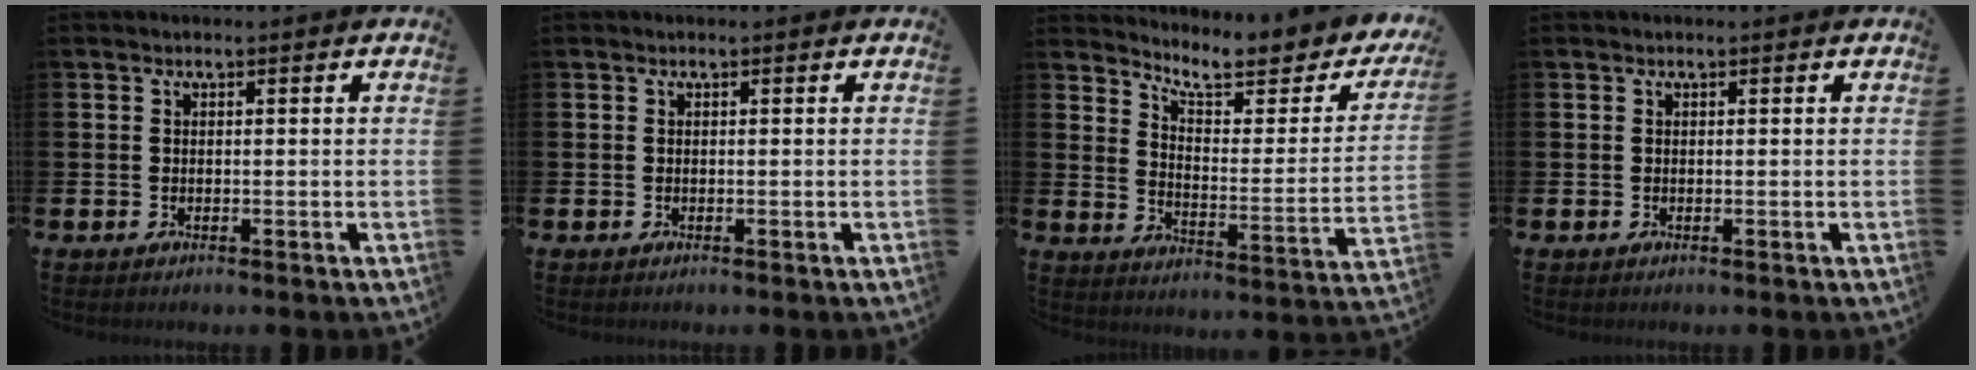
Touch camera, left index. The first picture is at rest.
{"total": 0.0}
{"total": 7.6, "force": [6.6, 1.8, 3.2], "torque": [-0.078, -0.049, 0.110]}
{"total": 0.0}